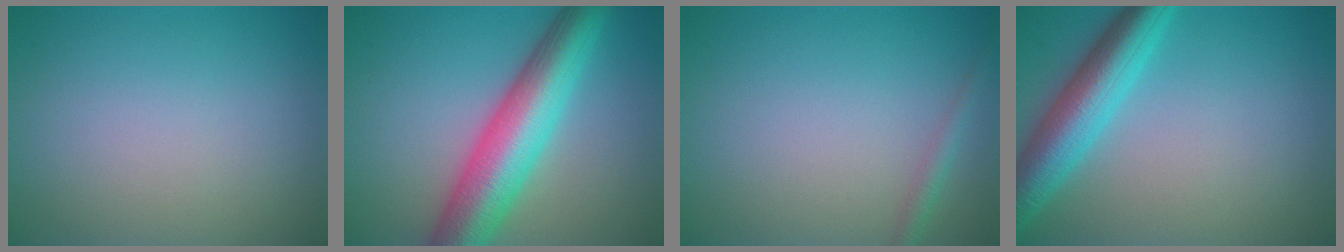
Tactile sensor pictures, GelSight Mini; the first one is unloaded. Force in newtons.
{"total": 9.2, "press": 9.2, "slide": 0.3}
{"total": 1.4, "press": 1.4, "slide": 0.1}
{"total": 6.2, "press": 6.2, "slide": 0.3}